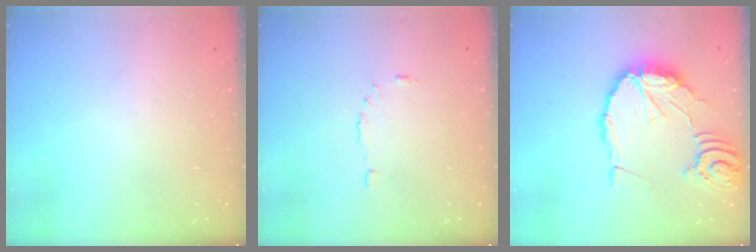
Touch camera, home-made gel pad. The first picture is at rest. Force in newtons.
{"total": 3.6, "press": 3.6, "slide": 0.4}
{"total": 16.5, "press": 16.5, "slide": 1.6}